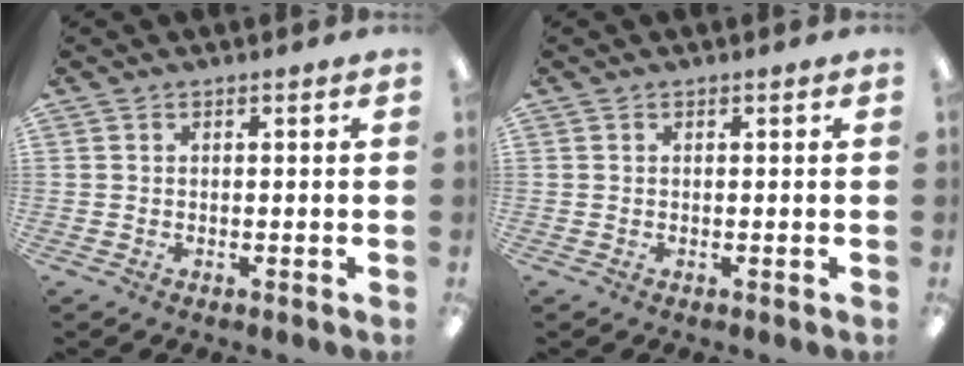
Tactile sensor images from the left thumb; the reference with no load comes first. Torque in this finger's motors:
{"motor_torque": [-0.01, -0.02, 0.12, -0.09, 0.00]}